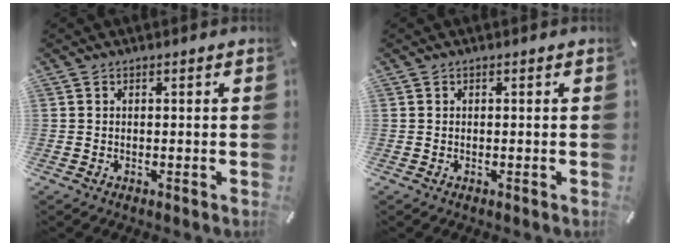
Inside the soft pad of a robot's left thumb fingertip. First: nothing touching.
{"total": 0.0}